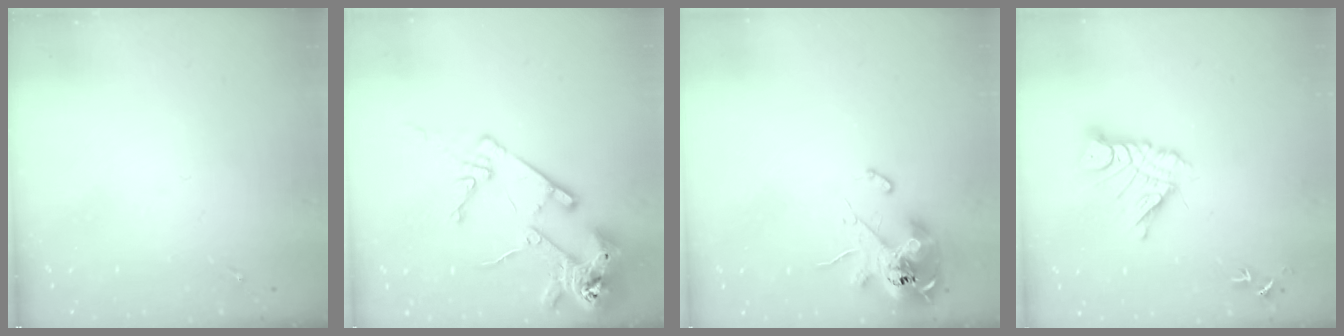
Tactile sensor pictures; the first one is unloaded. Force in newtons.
{"total": 16.9, "press": 16.8, "slide": 1.8}
{"total": 12.0, "press": 11.8, "slide": 1.9}
{"total": 11.9, "press": 11.9, "slide": 1.1}